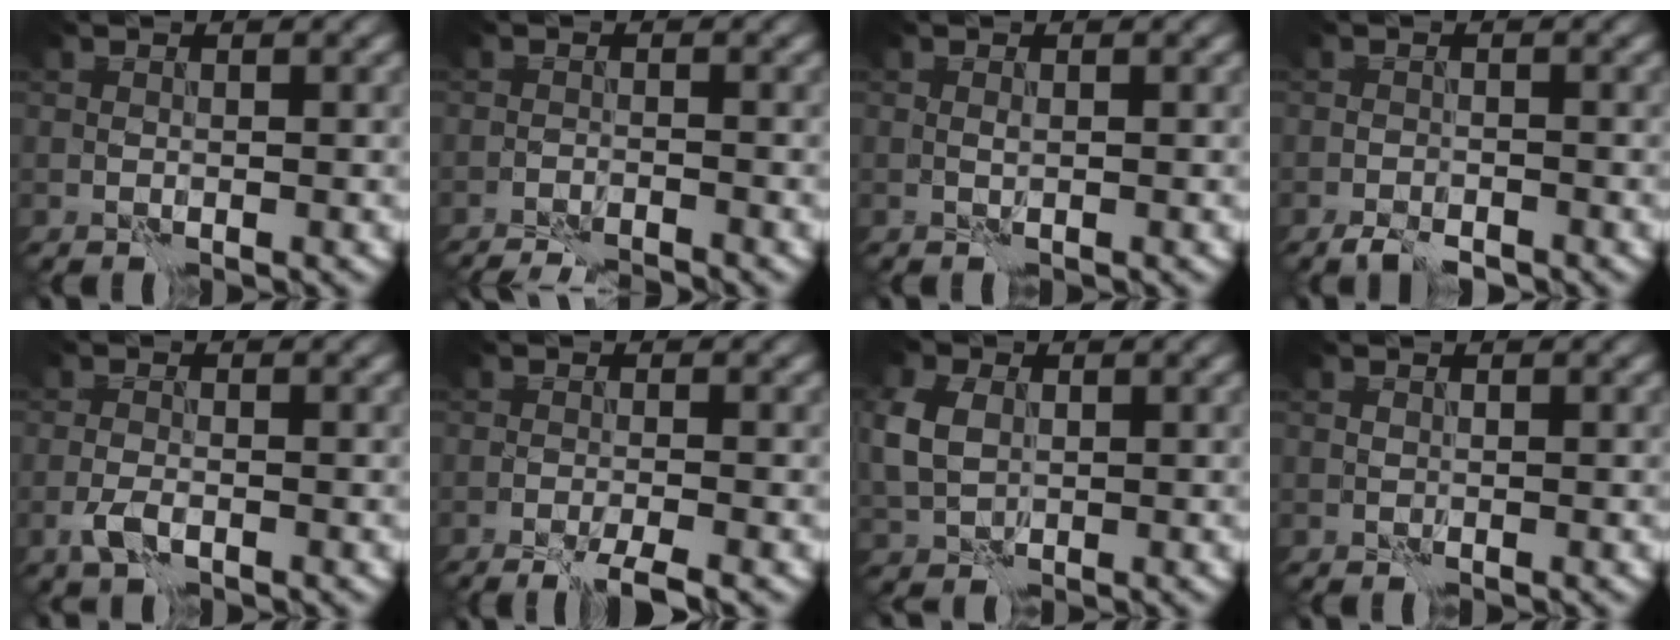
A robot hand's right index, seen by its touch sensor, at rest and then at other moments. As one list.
[{"total": 4.9, "force": [-4.7, 0.4, 1.1], "torque": [-0.015, -0.003, -0.070]}, {"total": 0.0}, {"total": 2.2, "force": [-1.9, 0.6, 0.9], "torque": [-0.012, -0.001, -0.034]}, {"total": 1.7, "force": [-1.0, 0.6, 1.3], "torque": [-0.029, -0.002, -0.024]}, {"total": 3.0, "force": [-2.3, 0.1, 2.0], "torque": [-0.032, 0.001, -0.044]}, {"total": 4.7, "force": [0.7, 3.6, 2.9], "torque": [-0.089, 0.003, 0.014]}, {"total": 0.0}]